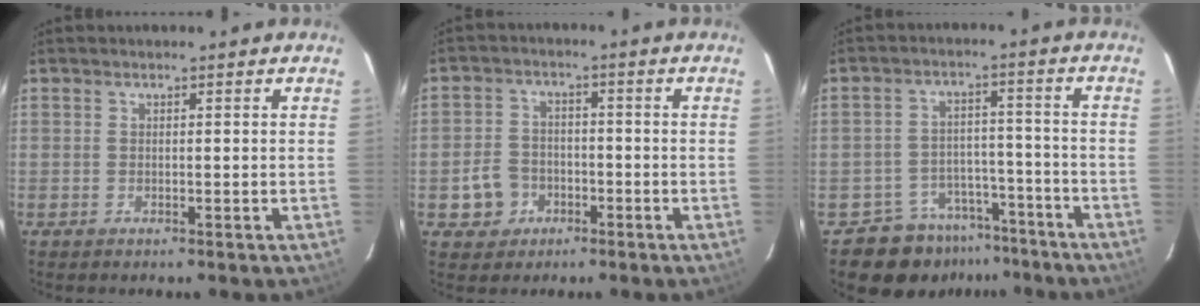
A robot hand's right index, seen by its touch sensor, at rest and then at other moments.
{"total": 6.1, "force": [-2.4, 5.4, 1.5], "torque": [-0.048, 0.021, -0.031]}
{"total": 9.3, "force": [-7.1, 5.9, 1.2], "torque": [-0.029, 0.033, -0.093]}